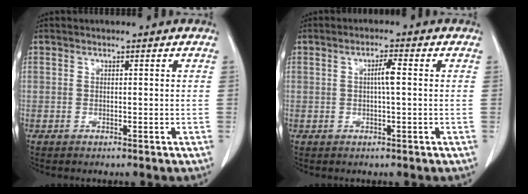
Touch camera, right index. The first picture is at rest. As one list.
[{"total": 2.6, "force": [0.2, 0.1, 2.6], "torque": [-0.046, 0.003, 0.003]}]